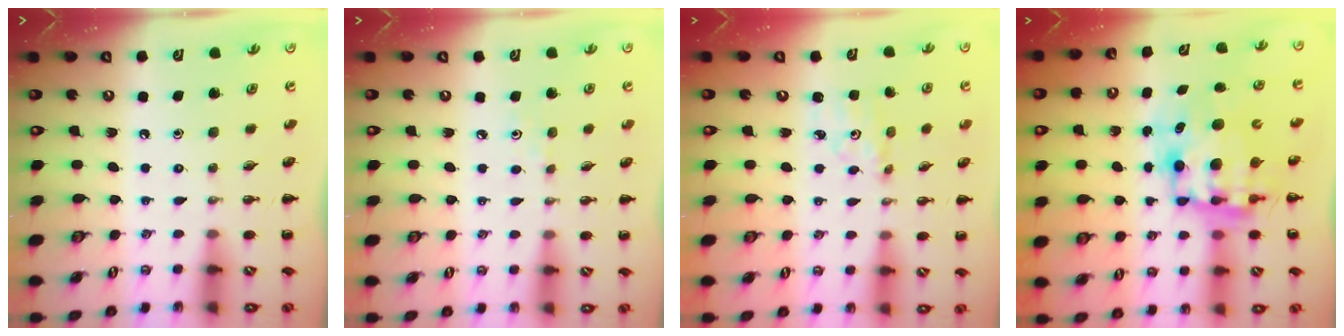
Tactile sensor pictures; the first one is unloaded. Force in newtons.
{"total": 3.2, "press": 3.0, "slide": 1.2}
{"total": 2.9, "press": 2.8, "slide": 0.7}
{"total": 9.8, "press": 9.5, "slide": 2.5}